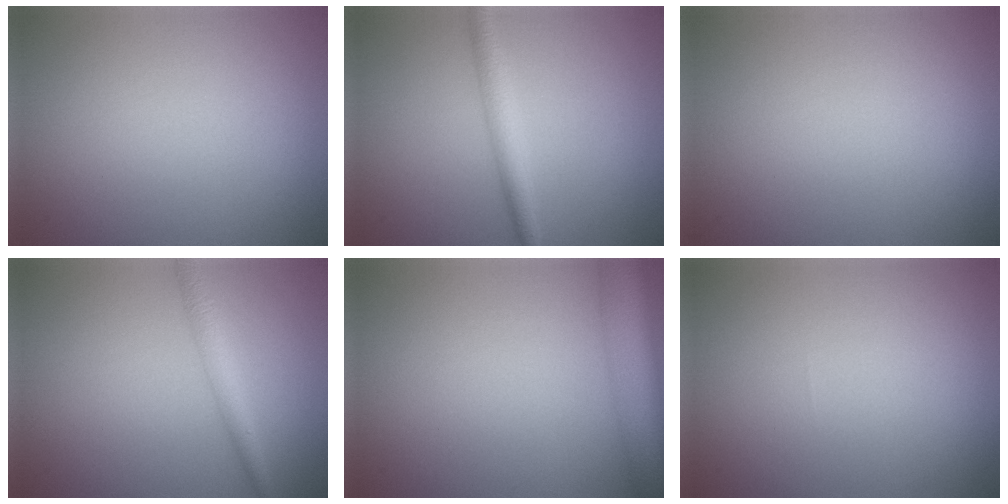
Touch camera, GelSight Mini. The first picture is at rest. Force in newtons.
{"total": 2.6, "press": 2.6, "slide": 0.1}
{"total": 0.0}
{"total": 2.3, "press": 2.3, "slide": 0.1}
{"total": 6.1, "press": 6.1, "slide": 0.3}
{"total": 0.0}